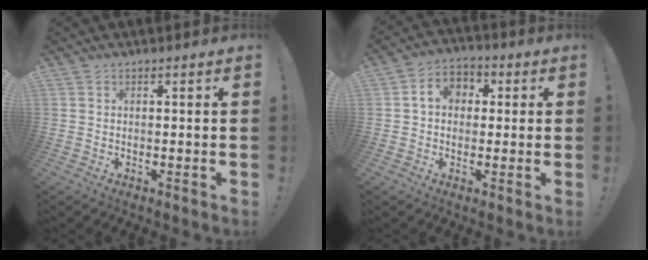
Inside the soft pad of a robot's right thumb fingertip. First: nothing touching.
{"total": 7.1, "force": [1.2, 5.8, 3.9], "torque": [-0.059, 0.008, 0.023]}